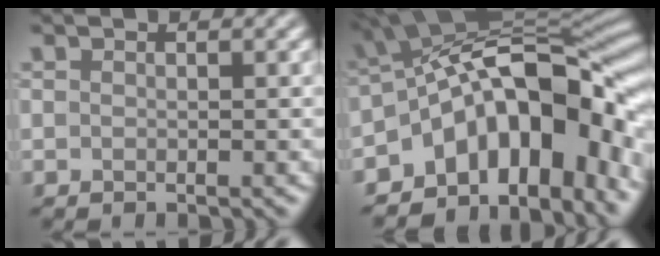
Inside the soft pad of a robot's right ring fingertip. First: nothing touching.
{"total": 14.1, "force": [-4.5, 7.4, 11.2], "torque": [-0.138, 0.027, -0.085]}